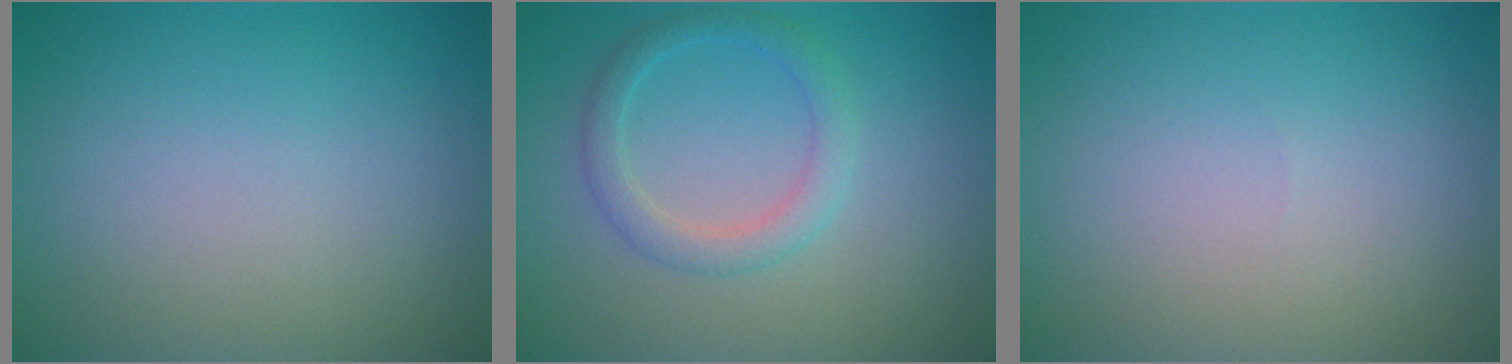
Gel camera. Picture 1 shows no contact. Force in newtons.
{"total": 2.5, "press": 2.5, "slide": 0.1}
{"total": 0.0}